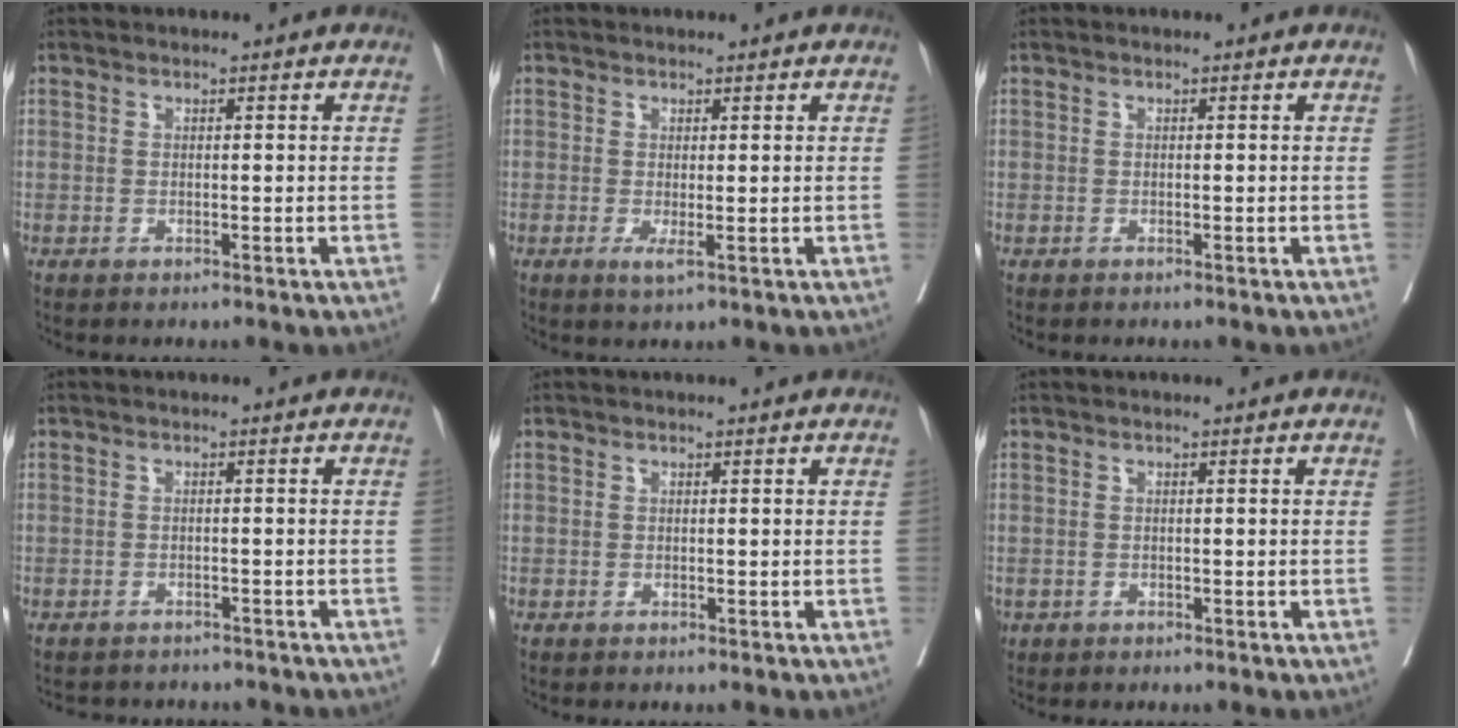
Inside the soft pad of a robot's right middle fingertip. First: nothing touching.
{"total": 1.6, "force": [0.0, -0.6, 1.5], "torque": [-0.024, -0.008, 0.003]}
{"total": 0.9, "force": [0.3, -0.8, -0.1], "torque": [0.001, -0.001, 0.003]}
{"total": 6.2, "force": [-5.9, 1.4, 1.0], "torque": [-0.010, 0.001, -0.067]}
{"total": 0.0}
{"total": 1.0, "force": [-0.5, 0.9, 0.2], "torque": [-0.011, 0.002, -0.004]}